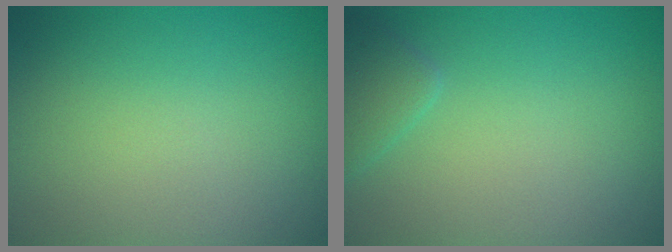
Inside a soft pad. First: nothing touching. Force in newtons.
{"total": 1.7, "press": 1.7, "slide": 0.2}